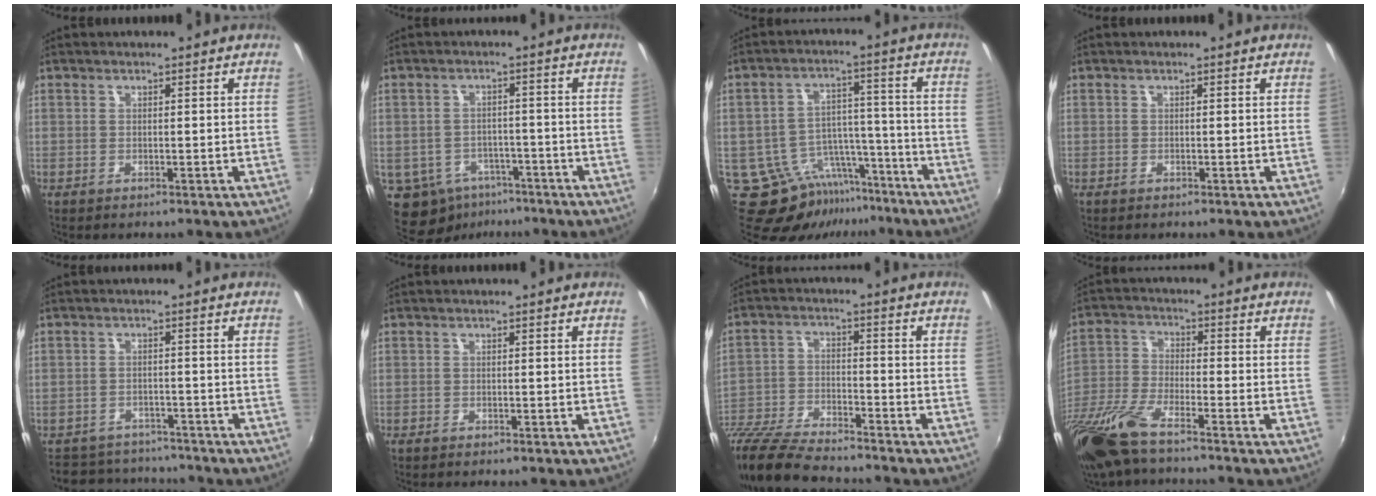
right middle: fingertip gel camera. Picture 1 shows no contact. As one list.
[{"total": 10.1, "force": [-5.5, 7.6, 3.7], "torque": [-0.105, -0.002, -0.067]}, {"total": 12.2, "force": [-8.7, 7.2, 4.7], "torque": [-0.090, 0.019, -0.115]}, {"total": 0.0}, {"total": 9.9, "force": [-8.9, 3.6, 2.2], "torque": [-0.059, 0.008, -0.129]}, {"total": 1.0, "force": [-0.8, 0.4, 0.4], "torque": [-0.010, -0.004, -0.016]}, {"total": 15.2, "force": [-13.1, 3.2, 6.9], "torque": [-0.162, -0.024, -0.246]}, {"total": 16.3, "force": [-11.9, 3.1, 10.7], "torque": [-0.242, -0.035, -0.240]}]